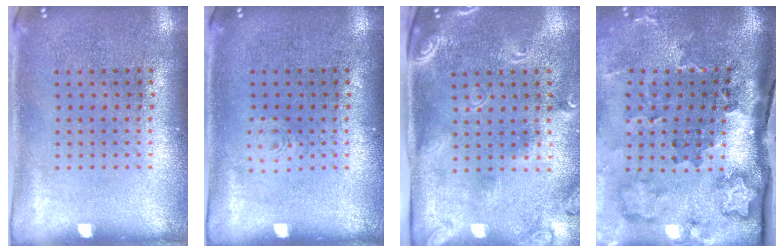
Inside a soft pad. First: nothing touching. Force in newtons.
{"total": 0.8, "press": 0.8, "slide": 0.2}
{"total": 2.4, "press": 1.8, "slide": 1.6}
{"total": 3.8, "press": 2.4, "slide": 3.0}